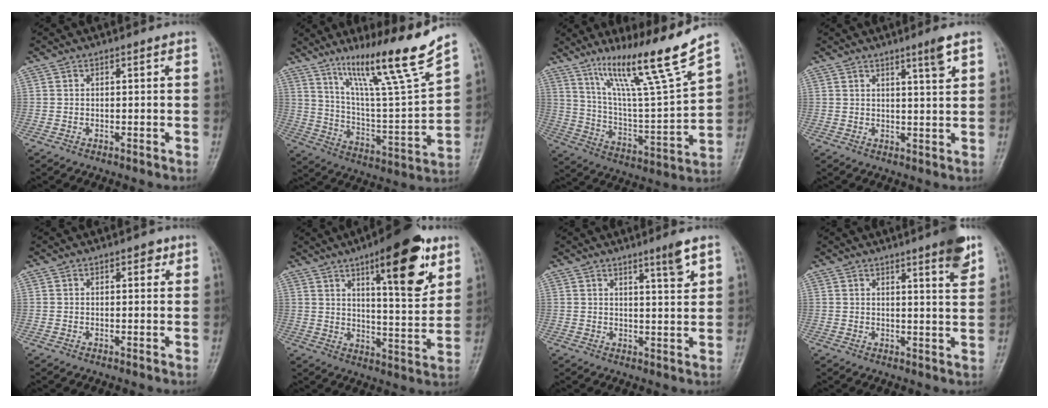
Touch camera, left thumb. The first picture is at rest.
{"total": 19.6, "force": [13.4, 0.6, 14.3], "torque": [-0.211, -0.073, 0.231]}
{"total": 18.9, "force": [12.7, 0.2, 13.9], "torque": [-0.216, -0.068, 0.224]}
{"total": 4.0, "force": [2.4, 0.0, 3.2], "torque": [-0.051, -0.017, 0.043]}
{"total": 2.0, "force": [1.0, 1.1, 1.4], "torque": [-0.007, 0.000, 0.010]}
{"total": 17.2, "force": [8.9, 5.0, 13.8], "torque": [-0.169, -0.044, 0.131]}
{"total": 4.5, "force": [2.8, 0.2, 3.5], "torque": [-0.052, -0.023, 0.047]}
{"total": 4.4, "force": [2.8, 0.5, 3.3], "torque": [-0.036, -0.016, 0.035]}